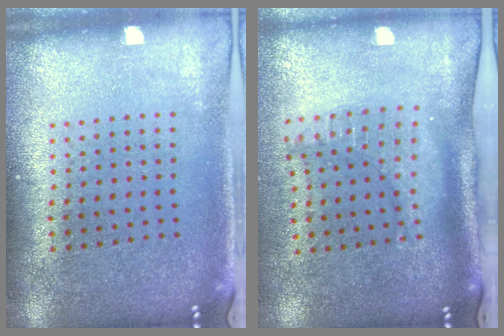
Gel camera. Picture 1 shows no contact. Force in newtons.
{"total": 2.1, "press": 1.5, "slide": 1.4}